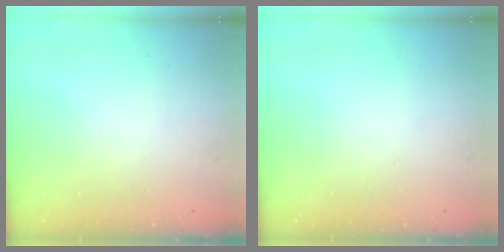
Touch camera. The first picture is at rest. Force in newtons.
{"total": 0.0}